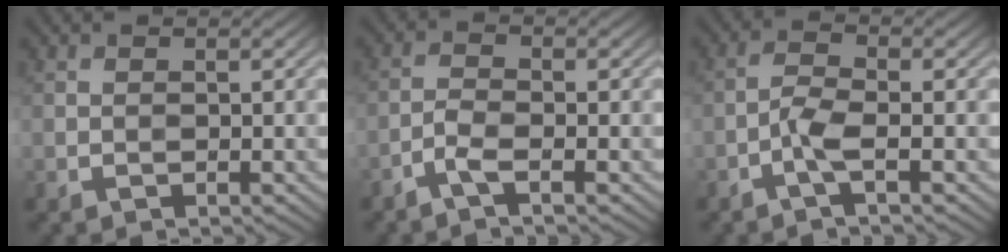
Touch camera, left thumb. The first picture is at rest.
{"total": 2.3, "force": [-1.6, 0.4, 1.6], "torque": [-0.039, -0.001, -0.043]}
{"total": 2.9, "force": [-1.4, 0.5, 2.5], "torque": [-0.058, 0.006, -0.038]}